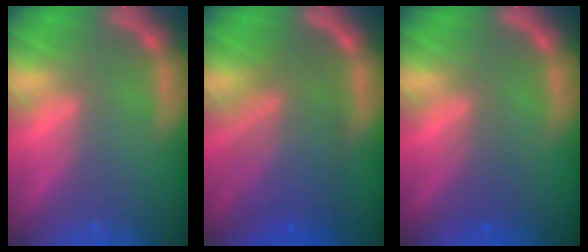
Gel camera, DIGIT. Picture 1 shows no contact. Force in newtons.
{"total": 8.1}
{"total": 2.0}